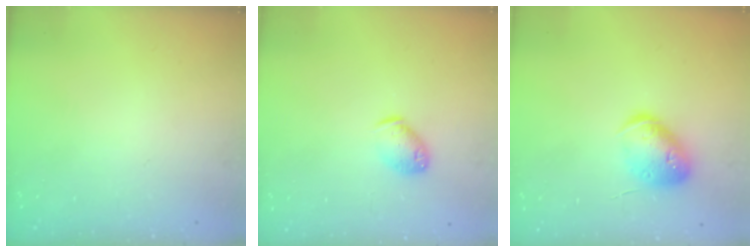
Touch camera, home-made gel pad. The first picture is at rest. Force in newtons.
{"total": 8.0, "press": 7.9, "slide": 1.4}
{"total": 14.4, "press": 14.2, "slide": 2.0}